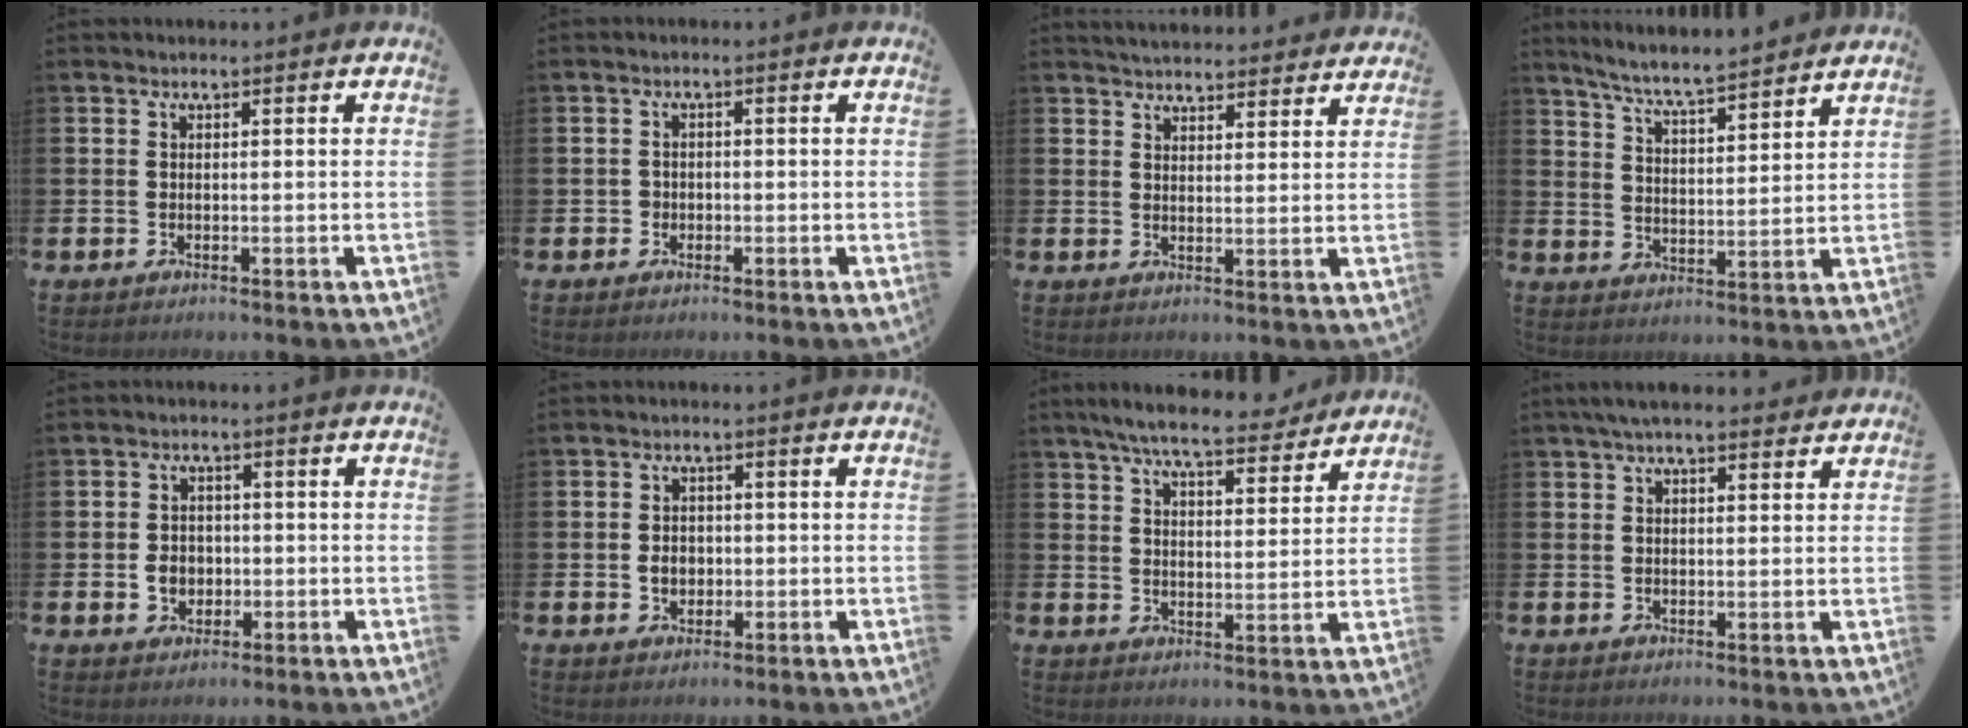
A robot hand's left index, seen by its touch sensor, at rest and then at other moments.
{"total": 1.3, "force": [-0.4, 1.2, 0.2], "torque": [-0.003, 0.004, -0.012]}
{"total": 4.3, "force": [4.3, 0.4, 0.0], "torque": [-0.003, -0.027, 0.076]}
{"total": 6.5, "force": [6.2, -0.1, 1.9], "torque": [-0.057, -0.043, 0.107]}
{"total": 3.5, "force": [-0.5, 2.9, 1.8], "torque": [-0.023, 0.000, -0.017]}
{"total": 2.6, "force": [-0.2, 2.2, 1.4], "torque": [-0.012, 0.000, -0.011]}
{"total": 7.5, "force": [6.8, 1.1, 2.7], "torque": [-0.063, -0.038, 0.118]}
{"total": 3.8, "force": [3.3, 0.9, 1.8], "torque": [-0.039, -0.004, 0.058]}